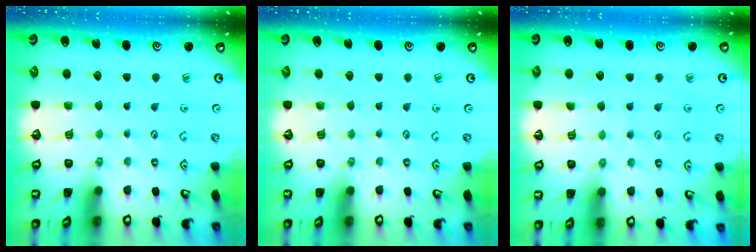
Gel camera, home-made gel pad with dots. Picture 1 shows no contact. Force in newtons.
{"total": 0.0}
{"total": 4.1, "press": 4.1, "slide": 0.4}